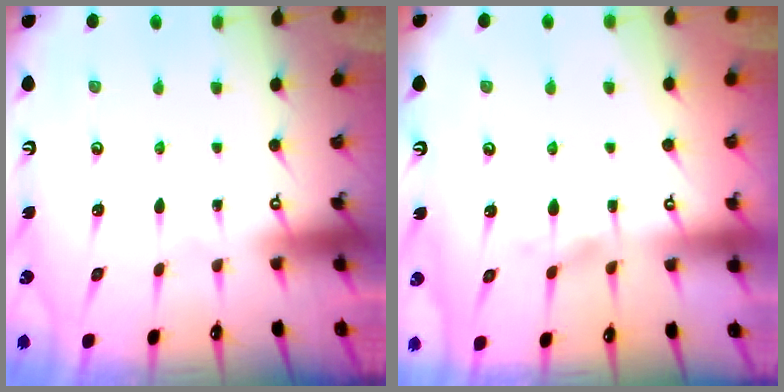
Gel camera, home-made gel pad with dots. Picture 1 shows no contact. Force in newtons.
{"total": 1.1, "press": 0.6, "slide": 0.9}